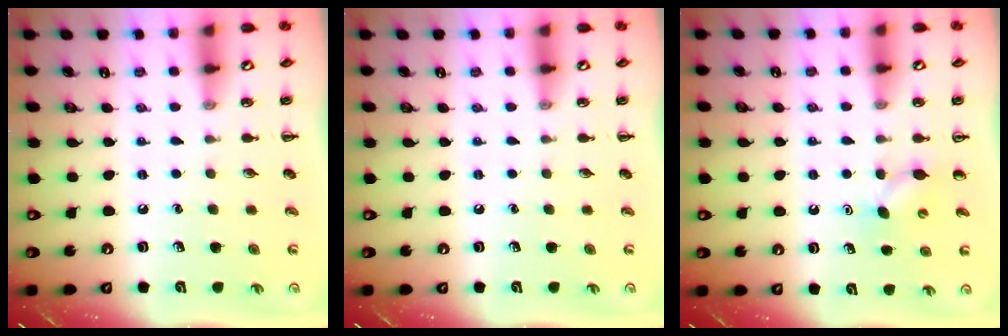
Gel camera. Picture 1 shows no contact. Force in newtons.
{"total": 0.0}
{"total": 4.7, "press": 4.6, "slide": 1.1}